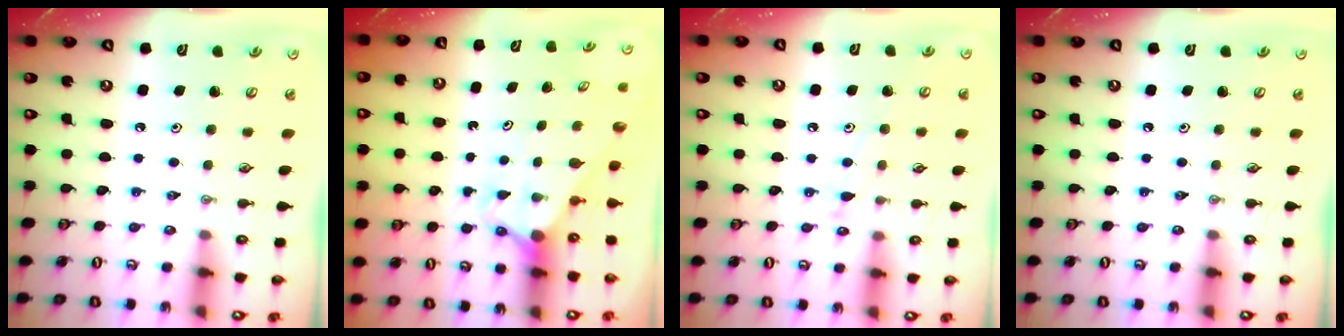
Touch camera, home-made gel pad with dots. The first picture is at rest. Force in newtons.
{"total": 2.8, "press": 2.8, "slide": 0.0}
{"total": 7.6, "press": 7.6, "slide": 0.6}
{"total": 0.0}